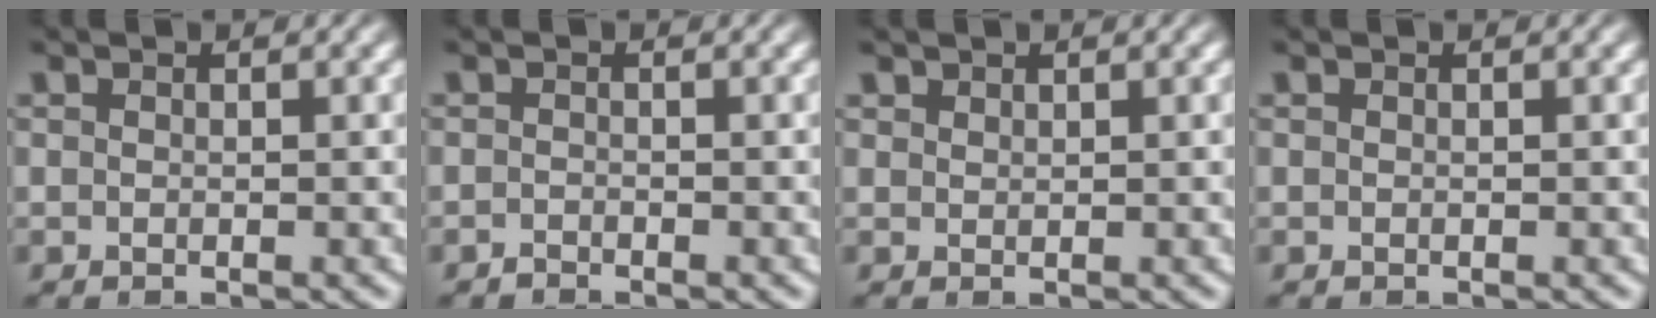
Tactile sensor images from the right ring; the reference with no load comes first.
{"total": 0.8, "force": [-0.7, -0.3, -0.3], "torque": [0.010, -0.006, -0.012]}
{"total": 1.0, "force": [0.9, -0.5, -0.2], "torque": [0.015, -0.006, 0.026]}
{"total": 0.0}